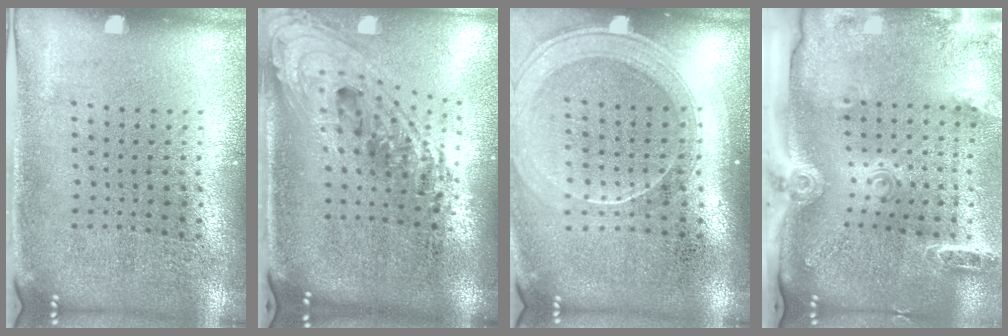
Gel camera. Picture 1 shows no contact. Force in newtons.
{"total": 2.3, "press": 1.7, "slide": 1.6}
{"total": 1.9, "press": 1.7, "slide": 0.9}
{"total": 2.9, "press": 2.0, "slide": 2.0}